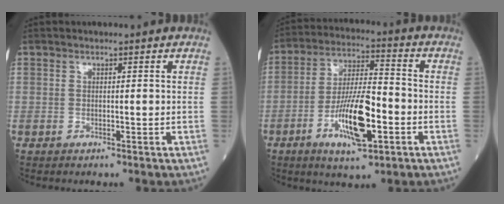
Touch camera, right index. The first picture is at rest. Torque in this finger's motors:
{"motor_torque": [0.68, -0.18, 0.30, 0.21]}